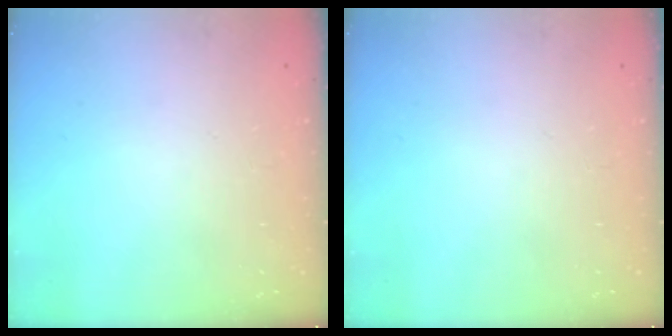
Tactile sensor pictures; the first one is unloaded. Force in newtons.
{"total": 0.0}